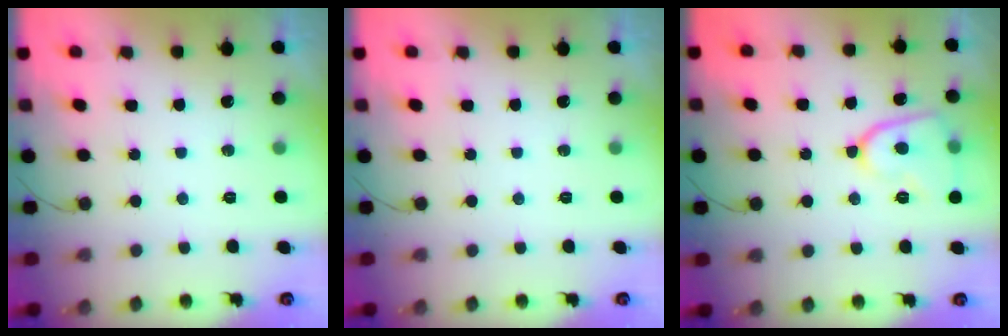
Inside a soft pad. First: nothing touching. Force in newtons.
{"total": 0.0}
{"total": 11.6, "press": 11.4, "slide": 1.5}